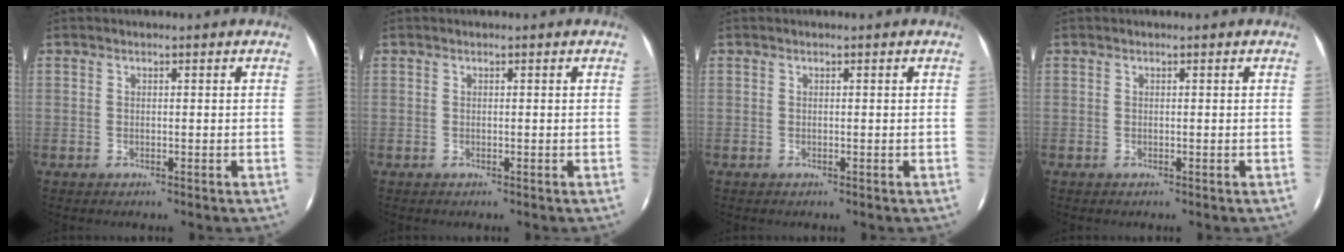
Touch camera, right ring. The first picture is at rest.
{"total": 0.0}
{"total": 0.0}
{"total": 0.0}